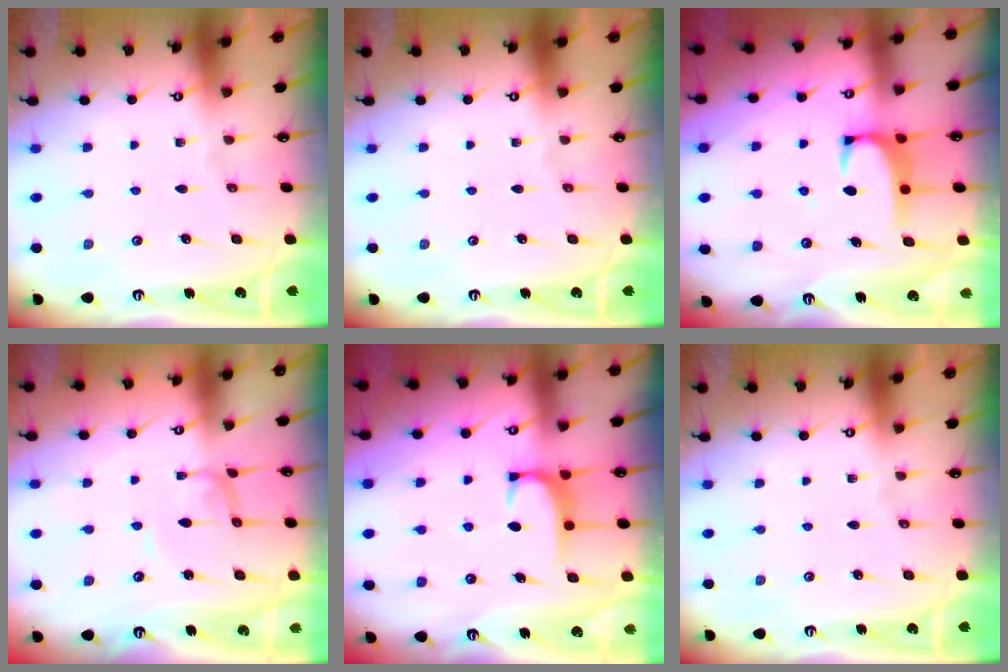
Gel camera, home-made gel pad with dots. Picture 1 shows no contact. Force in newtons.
{"total": 0.0}
{"total": 2.0, "press": 2.0, "slide": 0.3}
{"total": 0.9, "press": 0.9, "slide": 0.1}
{"total": 1.8, "press": 1.7, "slide": 0.4}
{"total": 0.0}